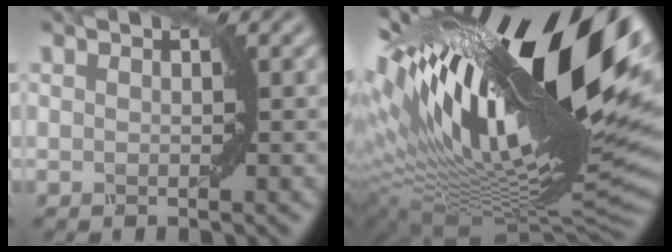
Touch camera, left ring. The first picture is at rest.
{"total": 20.7, "force": [6.6, 7.8, 18.0], "torque": [-0.305, 0.017, 0.126]}